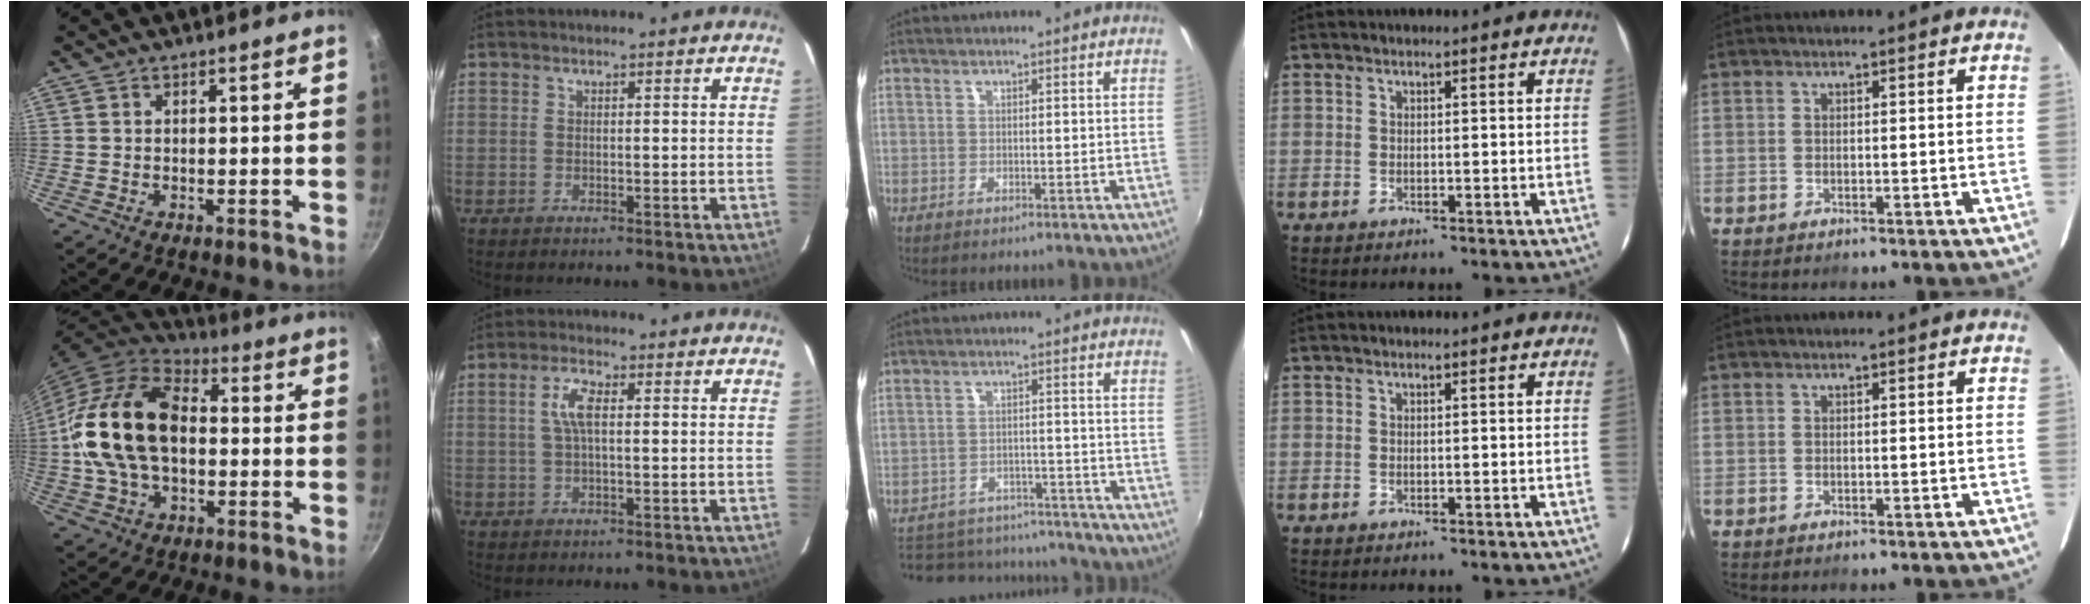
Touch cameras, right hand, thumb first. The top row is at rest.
{"thumb": {"total": 21.2, "force": [-0.2, 13.9, 16.0], "torque": [-0.289, 0.036, -0.012]}, "index": {"total": 4.3, "force": [0.7, 1.4, 4.0], "torque": [-0.081, 0.008, 0.014]}, "middle": {"total": 18.7, "force": [-15.4, 8.3, 6.5], "torque": [-0.157, 0.022, -0.193]}}